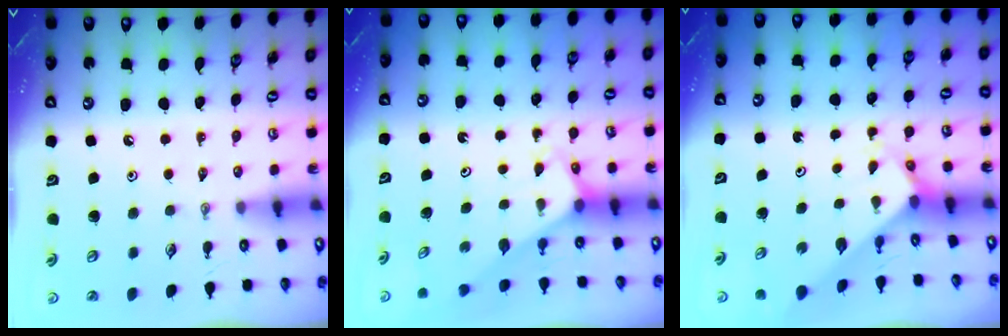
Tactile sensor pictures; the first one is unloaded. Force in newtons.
{"total": 3.0, "press": 3.0, "slide": 0.2}
{"total": 2.6, "press": 2.6, "slide": 0.2}